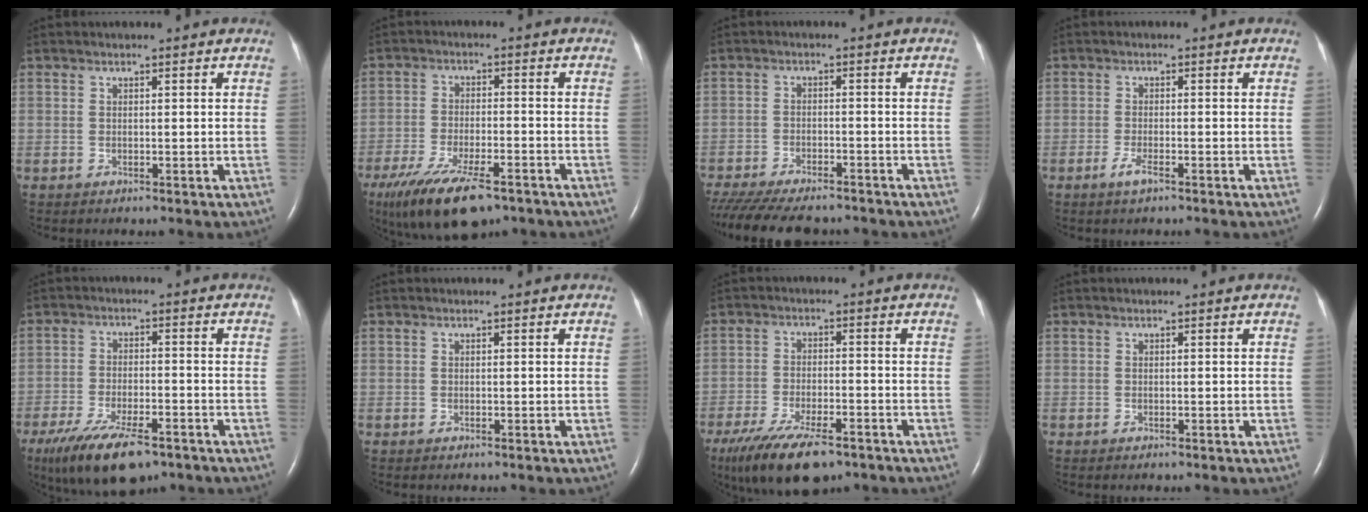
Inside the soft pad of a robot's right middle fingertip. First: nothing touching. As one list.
[{"total": 14.9, "force": [-10.3, 4.7, 9.7], "torque": [-0.197, -0.033, -0.171]}, {"total": 15.0, "force": [-13.0, 3.9, 6.5], "torque": [-0.150, -0.024, -0.187]}, {"total": 2.0, "force": [-1.2, 0.3, 1.6], "torque": [-0.035, -0.003, -0.025]}, {"total": 12.5, "force": [-8.5, 4.0, 8.1], "torque": [-0.157, -0.023, -0.142]}, {"total": 0.0}, {"total": 14.2, "force": [-10.0, 4.7, 8.9], "torque": [-0.179, -0.030, -0.165]}, {"total": 0.0}]